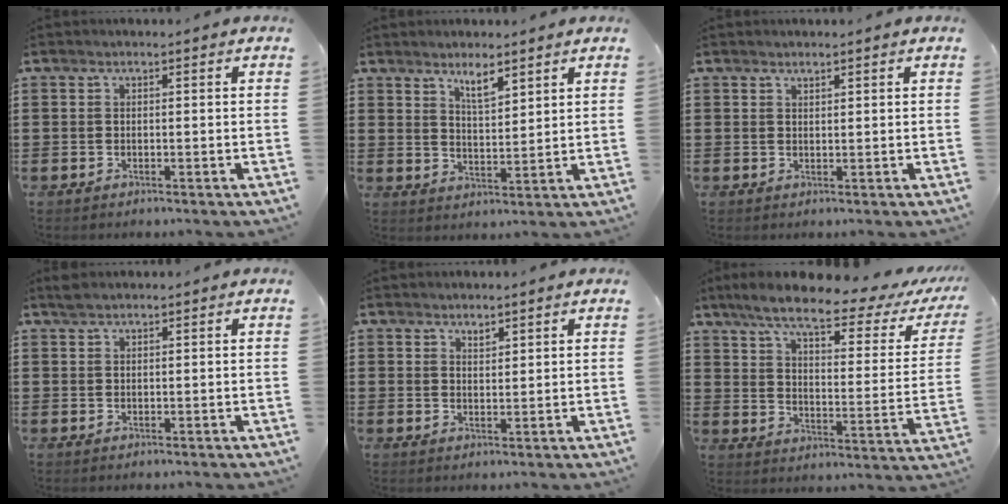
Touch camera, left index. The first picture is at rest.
{"total": 4.3, "force": [3.6, 0.7, 2.3], "torque": [-0.038, -0.010, 0.061]}
{"total": 1.2, "force": [1.1, 0.1, 0.3], "torque": [-0.006, -0.001, 0.023]}
{"total": 1.4, "force": [1.2, 0.4, 0.6], "torque": [-0.015, 0.001, 0.023]}
{"total": 1.6, "force": [1.5, 0.5, 0.4], "torque": [0.000, -0.004, 0.028]}
{"total": 9.3, "force": [6.9, 1.0, 6.2], "torque": [-0.137, -0.034, 0.113]}